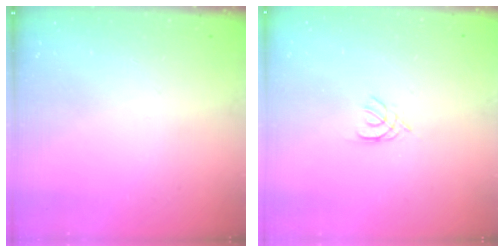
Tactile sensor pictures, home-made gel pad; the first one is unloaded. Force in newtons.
{"total": 1.4, "press": 1.4, "slide": 0.3}